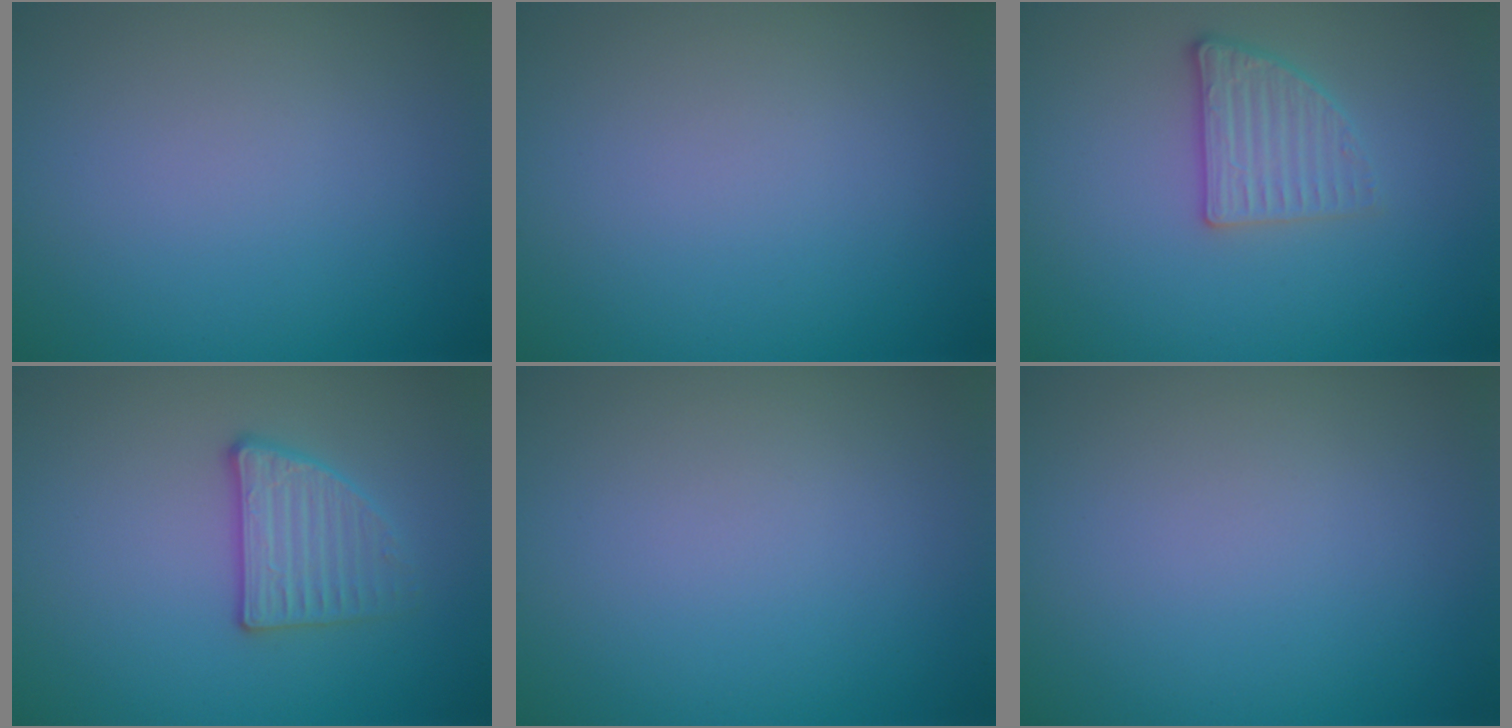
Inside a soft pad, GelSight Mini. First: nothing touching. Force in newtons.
{"total": 0.0}
{"total": 2.7, "press": 2.4, "slide": 1.1}
{"total": 2.7, "press": 2.5, "slide": 1.2}
{"total": 0.0}
{"total": 0.0}